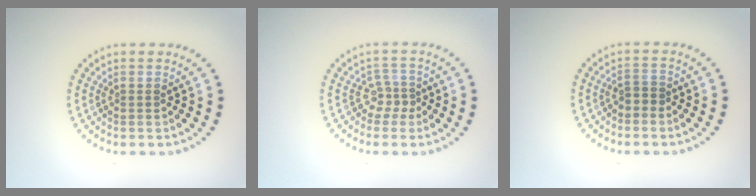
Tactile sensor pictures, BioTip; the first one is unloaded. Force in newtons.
{"total": 1.7, "press": 1.2, "slide": 1.3}
{"total": 1.3, "press": 1.1, "slide": 0.6}